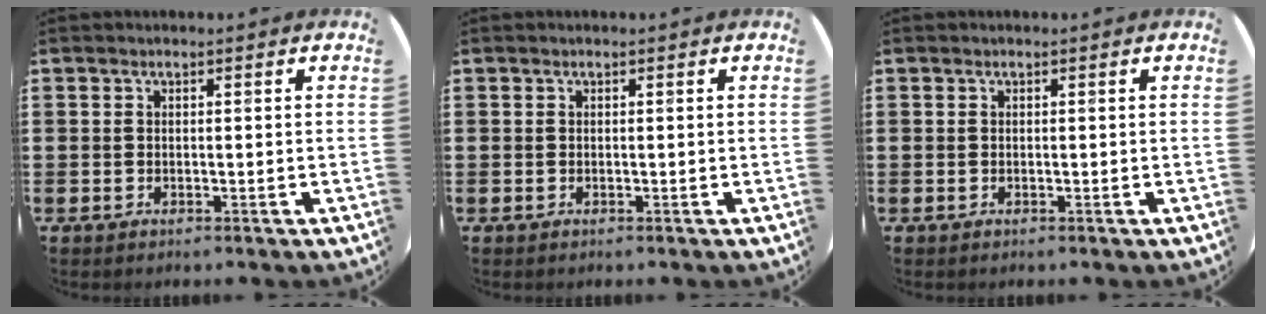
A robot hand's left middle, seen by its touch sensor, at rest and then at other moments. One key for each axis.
{"total": 0.0}
{"total": 0.0}